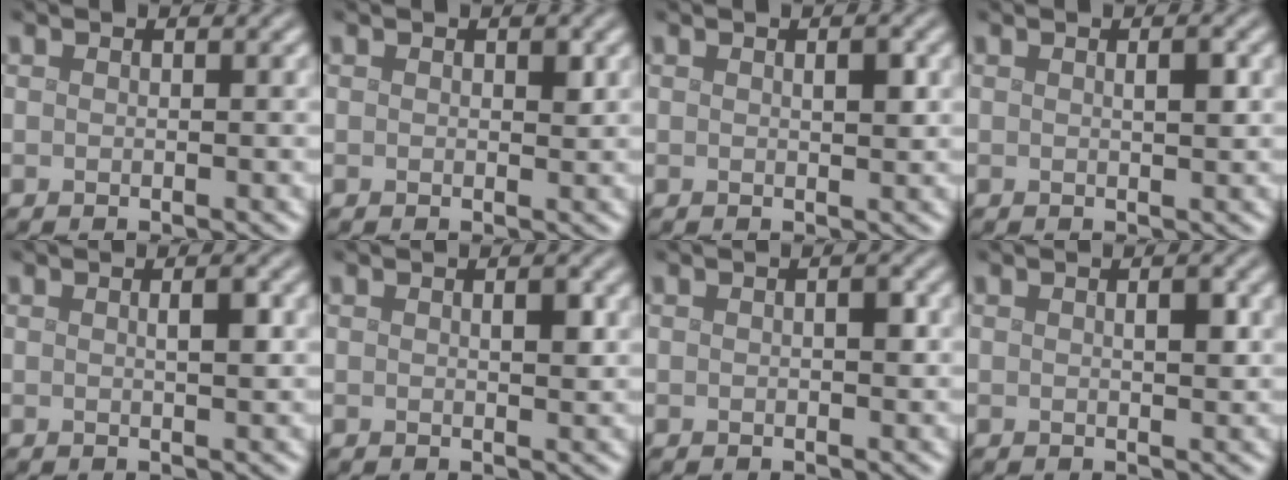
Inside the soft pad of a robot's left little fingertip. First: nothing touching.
{"total": 0.8, "force": [0.3, 0.4, 0.6], "torque": [-0.003, -0.002, 0.003]}
{"total": 1.4, "force": [0.5, 0.3, 1.3], "torque": [-0.019, -0.001, 0.007]}
{"total": 1.4, "force": [0.4, 0.2, 1.3], "torque": [-0.020, 0.002, 0.005]}
{"total": 1.8, "force": [0.4, 0.3, 1.7], "torque": [-0.025, 0.004, 0.004]}
{"total": 1.5, "force": [0.5, 0.3, 1.4], "torque": [-0.020, -0.002, 0.008]}
{"total": 1.3, "force": [0.2, 0.4, 1.2], "torque": [-0.016, 0.001, 0.003]}
{"total": 1.8, "force": [0.5, 0.4, 1.7], "torque": [-0.023, 0.001, 0.008]}